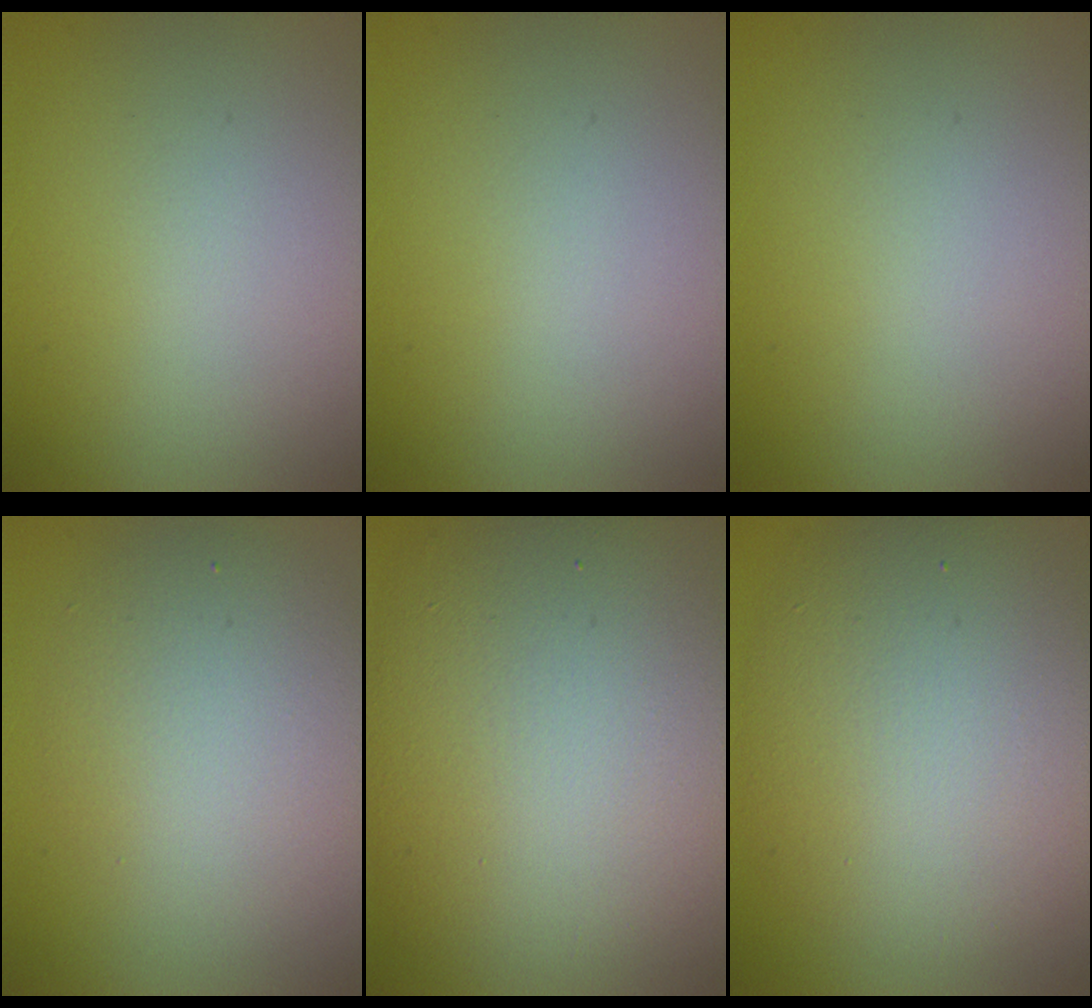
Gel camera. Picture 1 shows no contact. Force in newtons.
{"total": 0.0}
{"total": 0.0}
{"total": 4.7, "press": 4.7, "slide": 0.4}
{"total": 14.1, "press": 14.1, "slide": 0.8}
{"total": 9.3, "press": 9.3, "slide": 0.4}